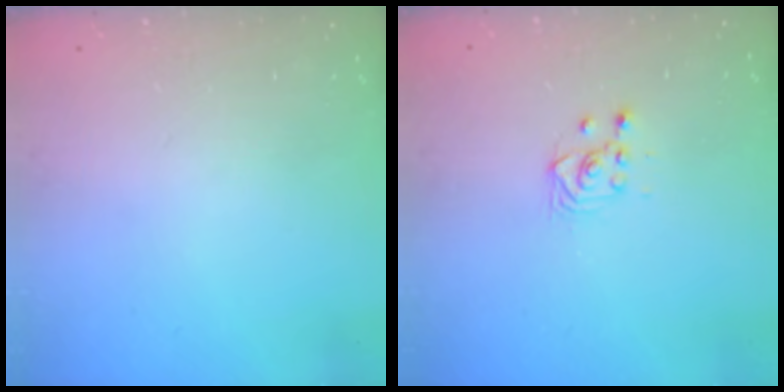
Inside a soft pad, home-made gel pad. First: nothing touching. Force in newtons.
{"total": 3.2, "press": 3.1, "slide": 0.7}